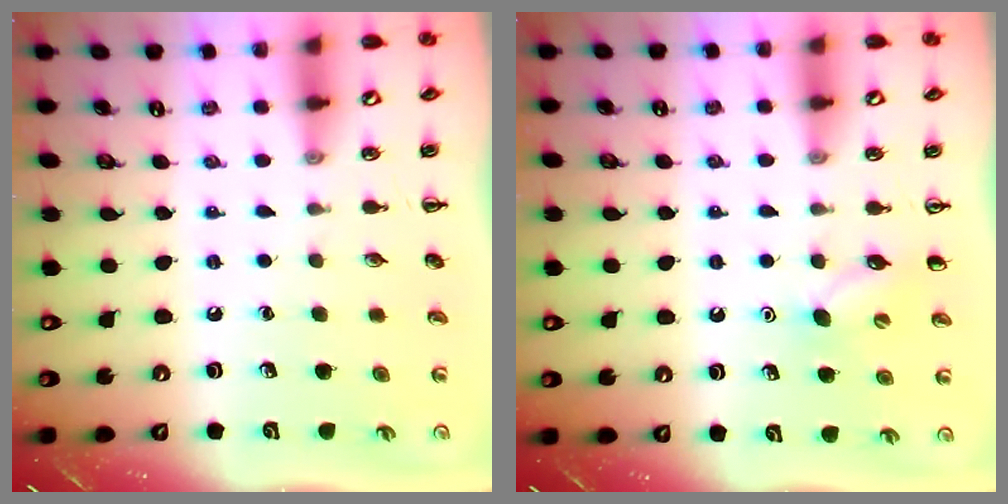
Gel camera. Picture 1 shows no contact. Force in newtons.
{"total": 6.1, "press": 5.8, "slide": 1.8}